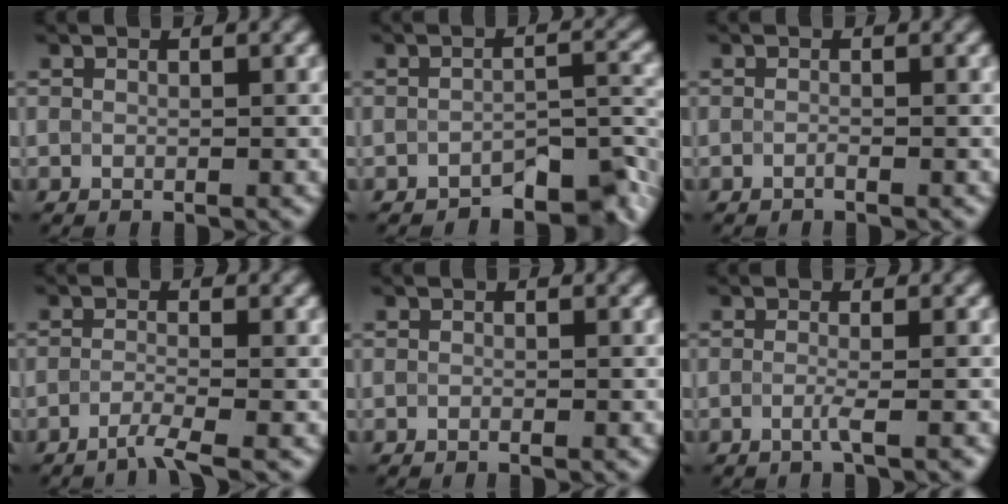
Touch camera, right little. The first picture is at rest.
{"total": 5.1, "force": [-4.5, 1.4, 1.9], "torque": [-0.019, 0.001, -0.065]}
{"total": 1.0, "force": [-0.9, -0.2, -0.3], "torque": [0.004, -0.003, -0.015]}
{"total": 2.1, "force": [-2.0, -0.2, 0.6], "torque": [-0.010, 0.000, -0.049]}
{"total": 0.7, "force": [-0.7, 0.1, 0.1], "torque": [0.004, -0.009, -0.013]}
{"total": 1.2, "force": [-0.9, 0.0, 0.7], "torque": [-0.012, -0.005, -0.021]}